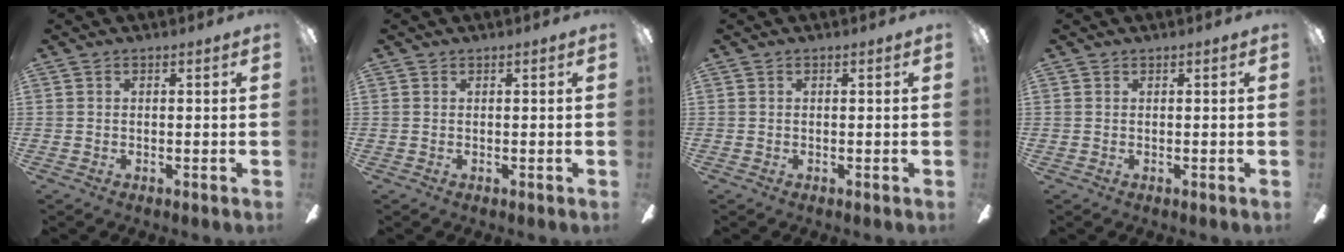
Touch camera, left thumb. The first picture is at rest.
{"total": 0.0}
{"total": 0.0}
{"total": 0.0}